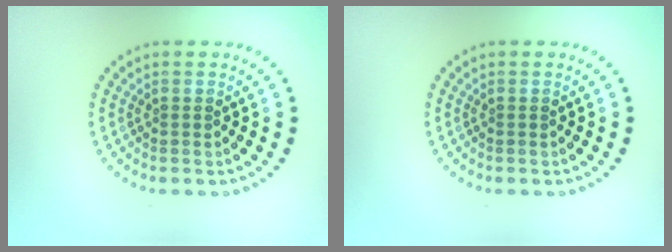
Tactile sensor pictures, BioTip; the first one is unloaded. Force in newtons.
{"total": 0.0}